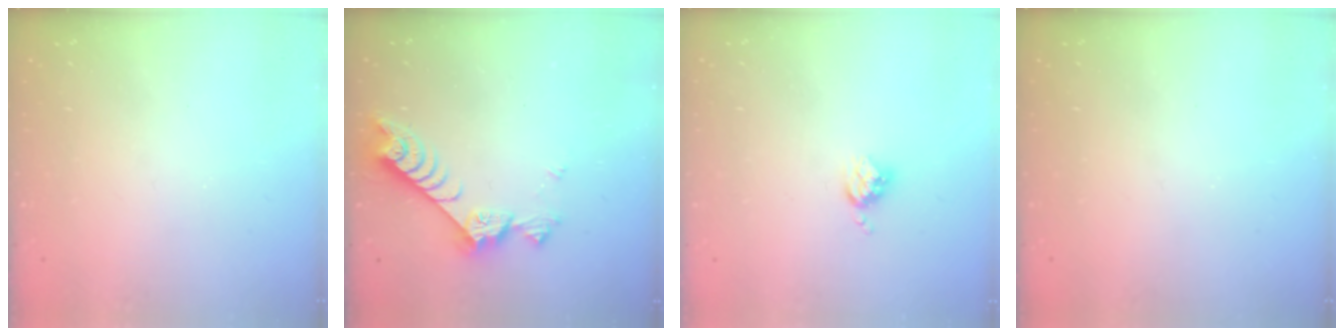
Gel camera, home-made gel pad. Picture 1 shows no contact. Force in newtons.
{"total": 7.6, "press": 7.5, "slide": 1.0}
{"total": 3.6, "press": 3.6, "slide": 0.4}
{"total": 0.0}